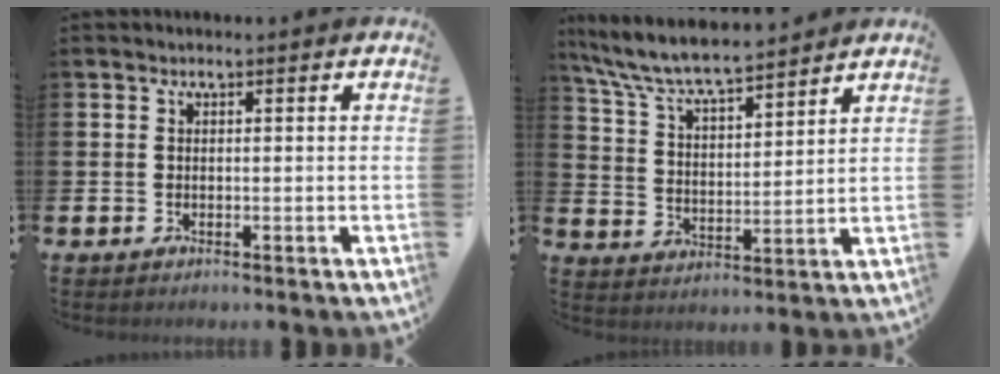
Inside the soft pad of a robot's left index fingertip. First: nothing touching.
{"total": 7.6, "force": [7.2, 0.7, 2.3], "torque": [-0.077, -0.046, 0.127]}